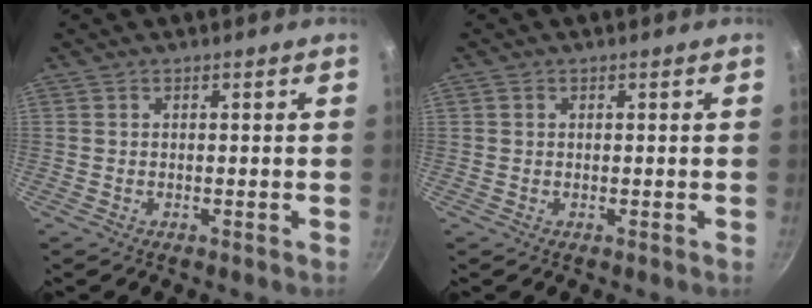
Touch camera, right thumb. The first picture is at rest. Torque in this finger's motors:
{"motor_torque": [0.02, -0.24, -0.33, -0.02, -0.03]}